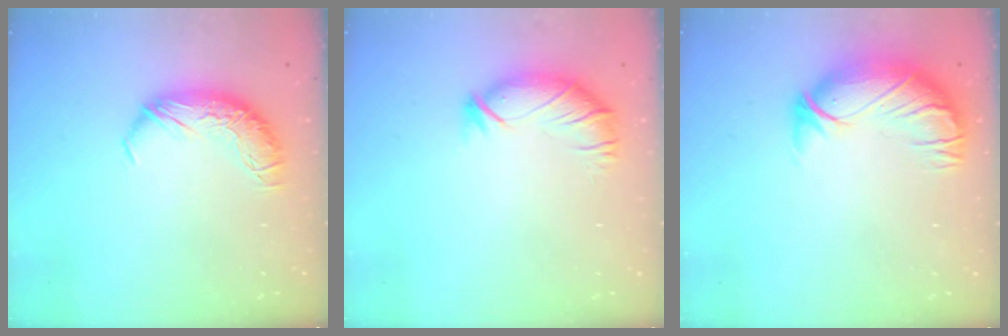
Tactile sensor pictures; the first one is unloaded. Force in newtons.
{"total": 3.0, "press": 2.5, "slide": 1.6}
{"total": 3.0, "press": 0.4, "slide": 3.0}